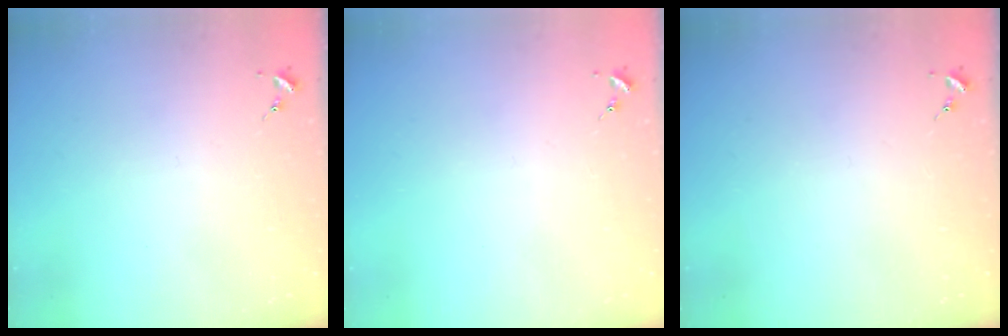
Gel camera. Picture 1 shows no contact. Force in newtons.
{"total": 0.0}
{"total": 0.0}